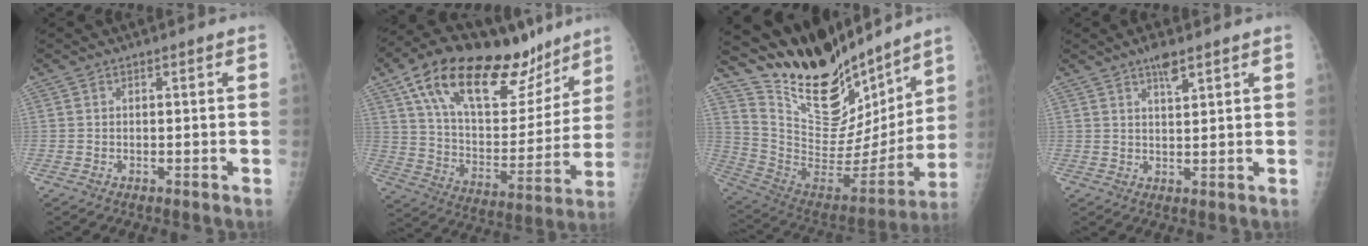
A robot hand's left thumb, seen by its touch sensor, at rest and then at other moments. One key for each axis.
{"total": 29.1, "fx": 17.8, "fy": 13.2, "fz": 18.9, "tx": -0.263, "ty": -0.029, "tz": 0.291}
{"total": 25.8, "fx": 20.2, "fy": 10.7, "fz": 12.0, "tx": -0.168, "ty": -0.103, "tz": 0.336}
{"total": 3.7, "fx": 2.5, "fy": 1.0, "fz": 2.5, "tx": -0.037, "ty": -0.010, "tz": 0.043}